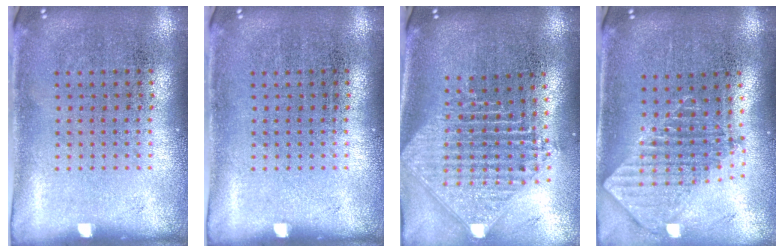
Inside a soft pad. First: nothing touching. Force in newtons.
{"total": 0.0}
{"total": 2.3, "press": 1.8, "slide": 1.5}
{"total": 2.0, "press": 1.5, "slide": 1.3}